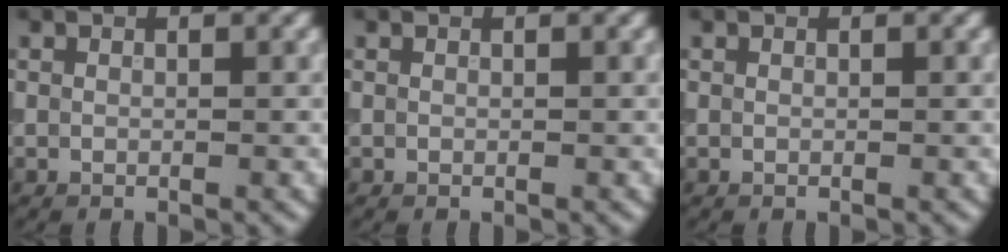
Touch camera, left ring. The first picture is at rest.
{"total": 0.0}
{"total": 0.0}